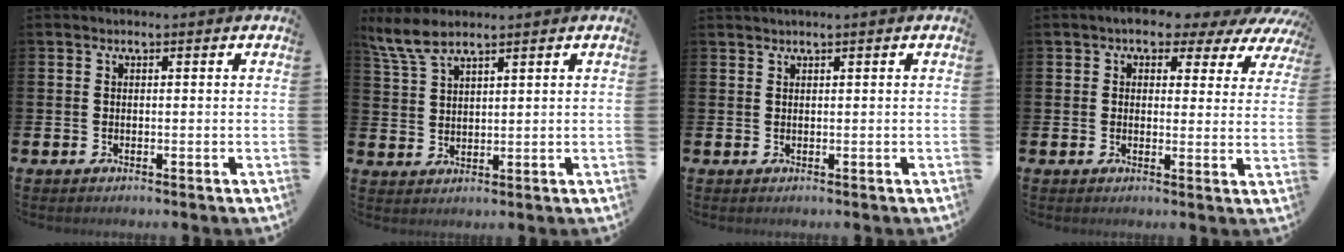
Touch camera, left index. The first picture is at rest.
{"total": 5.7, "force": [4.8, 1.4, 2.6], "torque": [-0.061, -0.014, 0.088]}
{"total": 0.7, "force": [0.7, -0.2, 0.3], "torque": [-0.007, 0.000, 0.014]}
{"total": 4.2, "force": [3.4, 2.1, 1.5], "torque": [-0.036, -0.022, 0.052]}